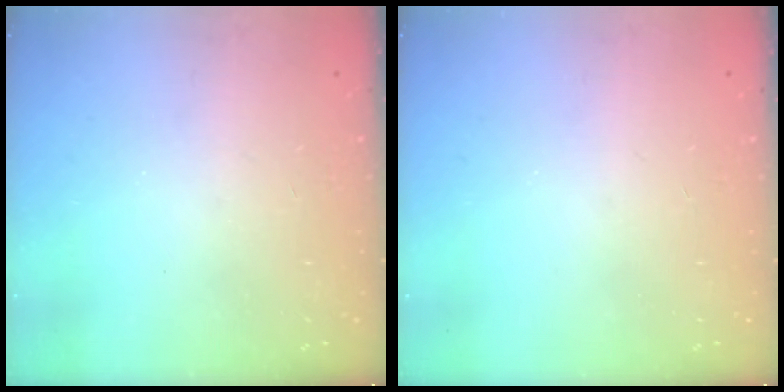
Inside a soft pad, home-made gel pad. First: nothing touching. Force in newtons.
{"total": 0.0}